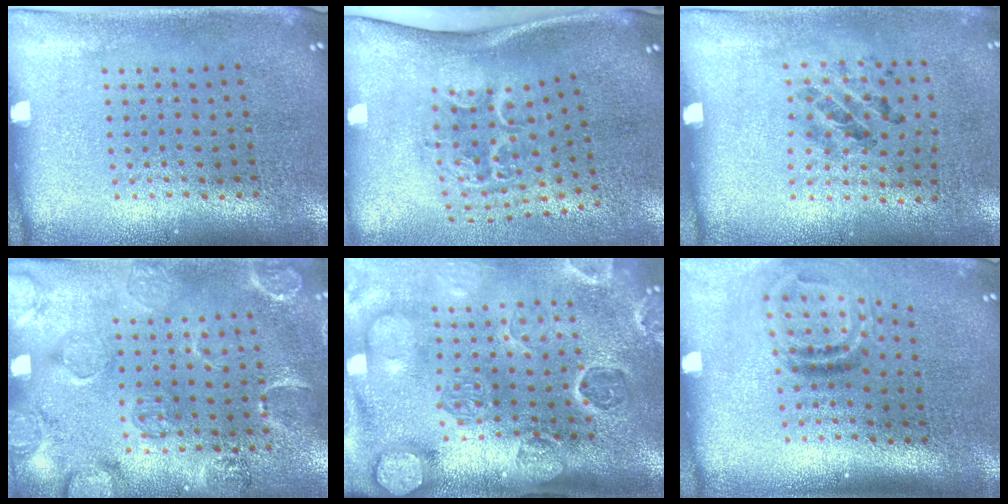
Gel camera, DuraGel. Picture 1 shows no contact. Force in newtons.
{"total": 2.2, "press": 1.3, "slide": 1.8}
{"total": 1.2, "press": 0.7, "slide": 1.0}
{"total": 2.8, "press": 1.9, "slide": 2.1}
{"total": 4.5, "press": 3.6, "slide": 2.8}
{"total": 2.0, "press": 1.1, "slide": 1.6}